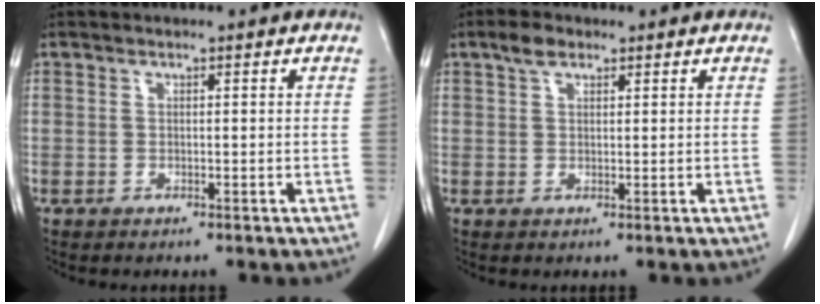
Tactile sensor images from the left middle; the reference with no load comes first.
{"total": 2.6, "force": [1.7, 1.4, 1.4], "torque": [-0.031, 0.008, 0.031]}